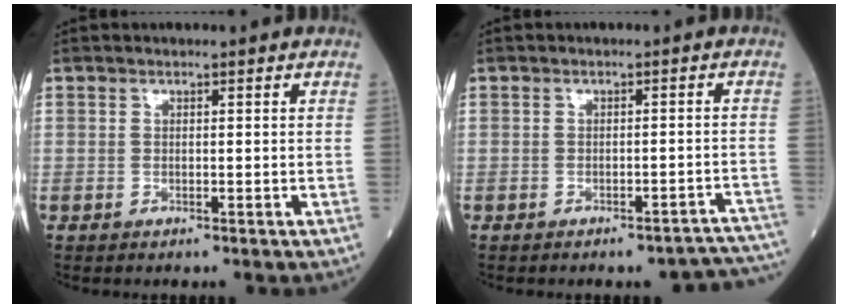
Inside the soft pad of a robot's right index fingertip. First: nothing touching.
{"total": 8.5, "force": [-8.2, 1.7, 1.3], "torque": [0.013, 0.023, -0.083]}